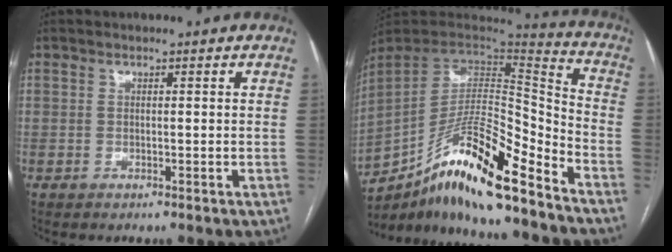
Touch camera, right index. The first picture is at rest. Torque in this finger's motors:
{"motor_torque": [1.12, -1.02, 1.05, 0.21]}